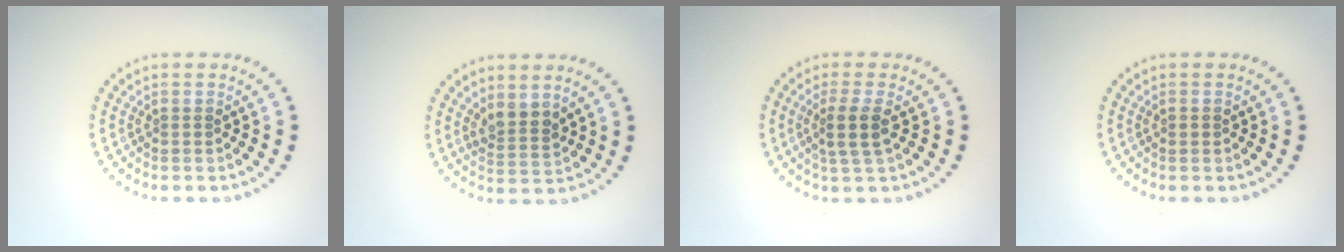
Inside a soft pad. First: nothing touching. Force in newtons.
{"total": 2.2, "press": 1.9, "slide": 1.2}
{"total": 2.5, "press": 2.0, "slide": 1.4}
{"total": 0.6, "press": 0.6, "slide": 0.1}